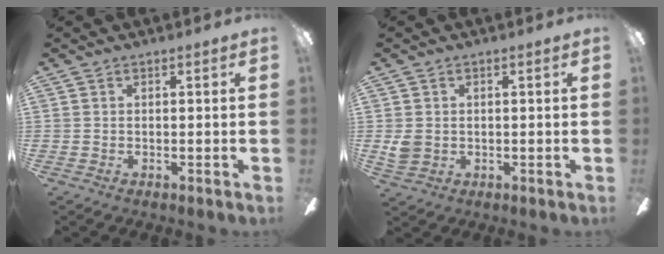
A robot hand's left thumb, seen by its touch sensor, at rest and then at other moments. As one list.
[{"total": 3.7, "force": [-0.3, 3.2, 1.7], "torque": [-0.014, 0.001, -0.005]}]